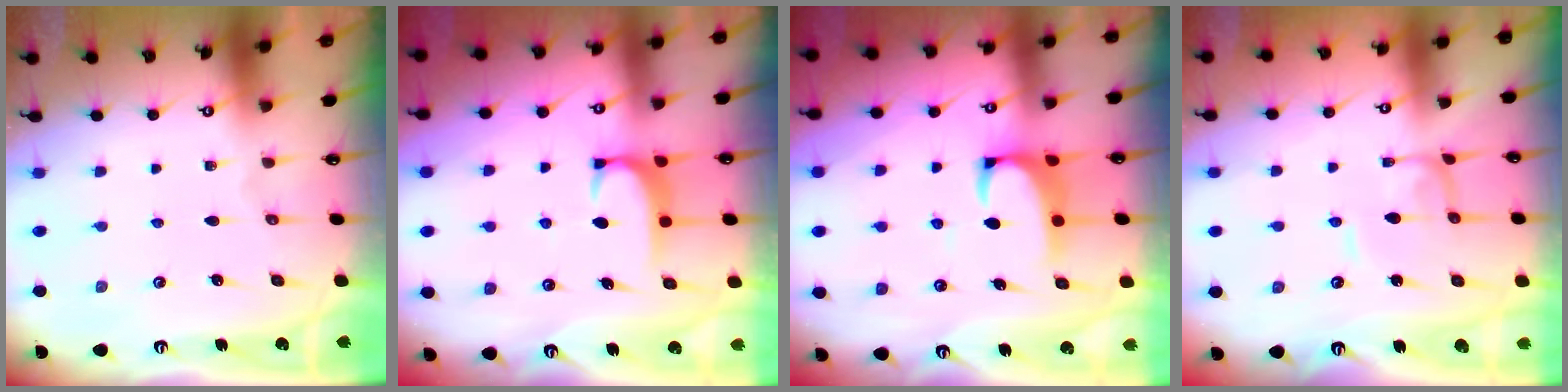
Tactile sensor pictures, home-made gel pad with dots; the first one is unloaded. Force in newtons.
{"total": 1.7, "press": 1.6, "slide": 0.5}
{"total": 2.2, "press": 1.9, "slide": 1.0}
{"total": 2.1, "press": 2.1, "slide": 0.0}